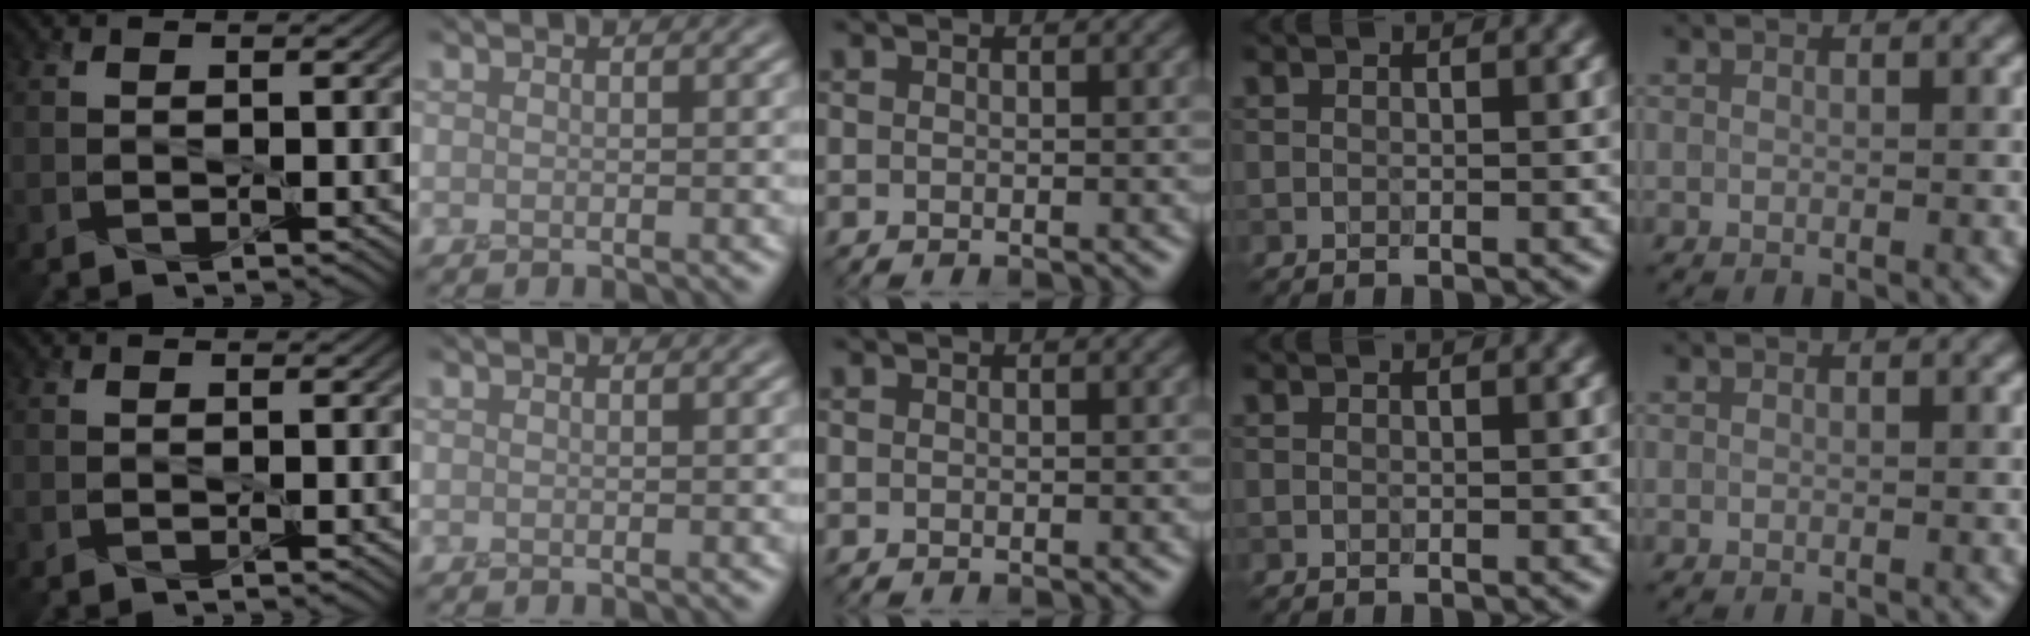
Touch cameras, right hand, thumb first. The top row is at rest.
{}